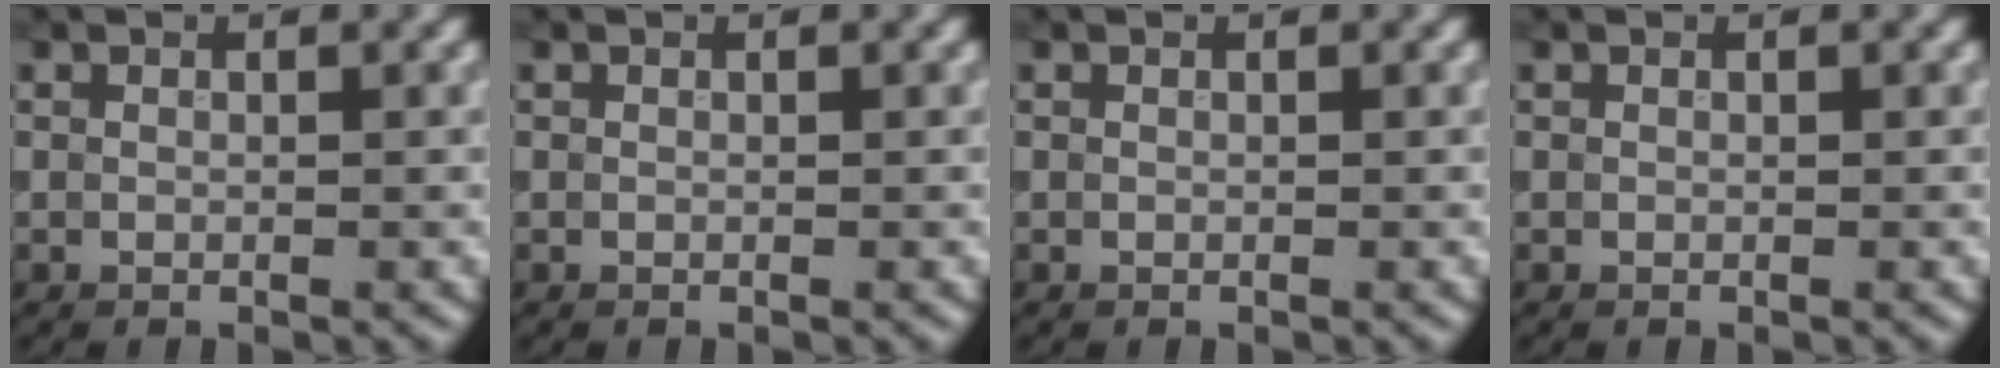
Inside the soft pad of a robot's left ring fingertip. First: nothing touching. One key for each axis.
{"total": 0.0}
{"total": 0.0}
{"total": 0.0}